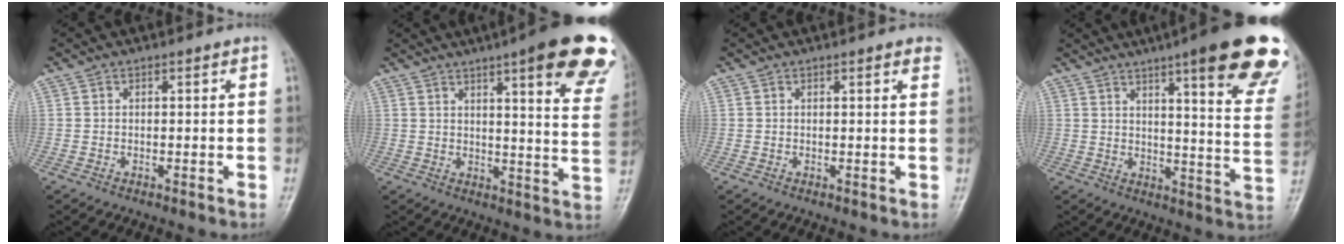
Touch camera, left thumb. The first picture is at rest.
{"total": 21.3, "force": [12.9, 4.0, 16.5], "torque": [-0.186, -0.042, 0.146]}
{"total": 2.2, "force": [1.5, 0.5, 1.5], "torque": [-0.012, 0.001, 0.015]}
{"total": 24.5, "force": [14.9, 4.2, 18.9], "torque": [-0.211, -0.056, 0.184]}